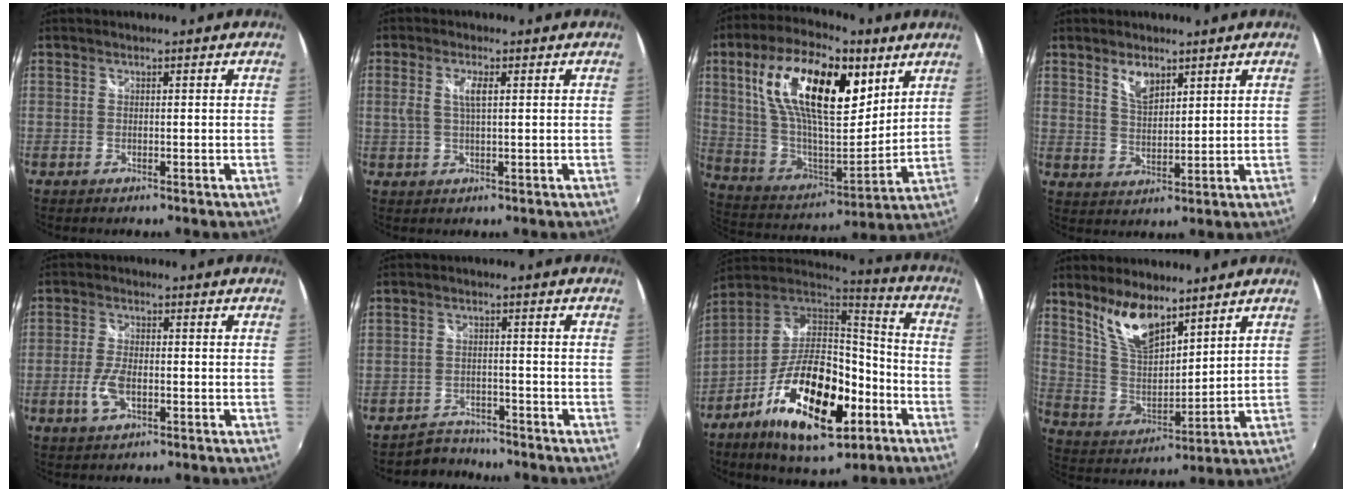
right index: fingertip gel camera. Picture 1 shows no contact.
{"total": 3.6, "force": [0.8, 1.0, 3.4], "torque": [-0.067, 0.000, 0.017]}
{"total": 25.8, "force": [10.5, 11.5, 20.5], "torque": [-0.386, 0.019, 0.189]}
{"total": 4.8, "force": [3.1, 2.2, 3.0], "torque": [-0.052, -0.001, 0.057]}
{"total": 5.1, "force": [-1.7, 2.5, 4.2], "torque": [-0.095, -0.005, -0.032]}
{"total": 4.2, "force": [-3.6, 2.0, -0.8], "torque": [0.002, 0.013, -0.063]}
{"total": 22.7, "force": [-9.6, 9.9, 18.1], "torque": [-0.326, -0.015, -0.156]}
{"total": 11.7, "force": [8.3, 4.4, 7.0], "torque": [-0.135, 0.000, 0.169]}